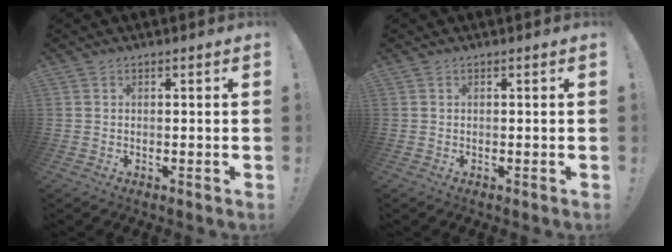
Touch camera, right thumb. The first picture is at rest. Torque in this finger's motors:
{"motor_torque": [-0.08, 0.07, -0.07, 0.07, 0.00]}